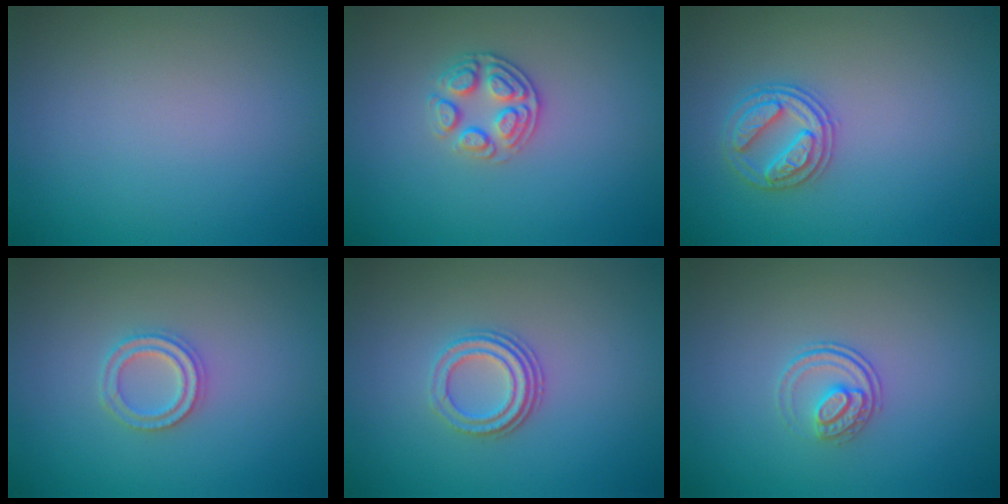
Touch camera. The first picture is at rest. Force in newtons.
{"total": 2.6, "press": 2.4, "slide": 1.1}
{"total": 2.7, "press": 2.6, "slide": 0.3}
{"total": 2.2, "press": 2.2, "slide": 0.5}
{"total": 2.9, "press": 2.2, "slide": 1.9}
{"total": 2.0, "press": 1.4, "slide": 1.3}